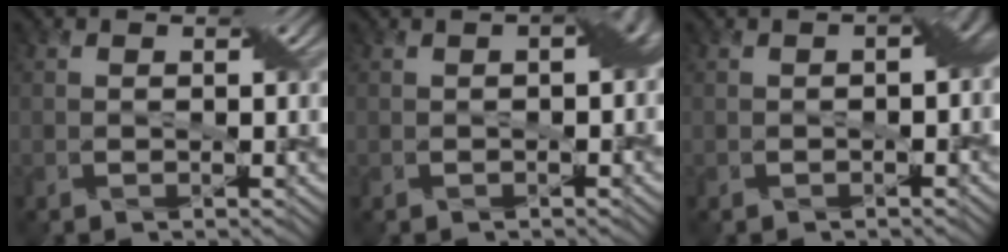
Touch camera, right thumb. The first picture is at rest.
{"total": 3.3, "force": [0.1, 1.6, 2.9], "torque": [-0.034, 0.006, 0.005]}
{"total": 3.6, "force": [-0.3, 2.1, 2.9], "torque": [-0.033, -0.002, -0.001]}